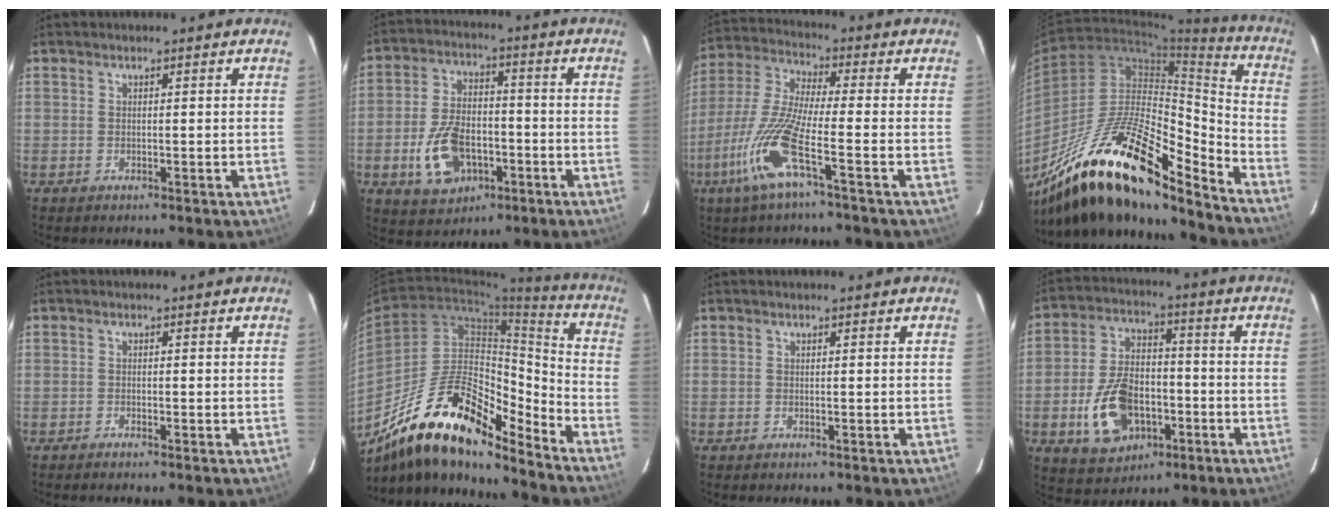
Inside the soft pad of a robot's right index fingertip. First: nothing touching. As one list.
[{"total": 12.5, "force": [-4.5, 7.8, 8.7], "torque": [-0.182, 0.008, -0.064]}, {"total": 12.7, "force": [-5.6, 0.9, 11.4], "torque": [-0.255, -0.007, -0.118]}, {"total": 24.5, "force": [-17.6, 7.2, 15.5], "torque": [-0.267, -0.008, -0.302]}, {"total": 0.7, "force": [-0.6, 0.0, 0.3], "torque": [-0.008, 0.000, -0.013]}, {"total": 21.9, "force": [-16.8, 6.6, 12.5], "torque": [-0.210, 0.001, -0.294]}, {"total": 0.0}, {"total": 14.8, "force": [-5.0, 9.9, 9.8], "torque": [-0.207, 0.013, -0.065]}]